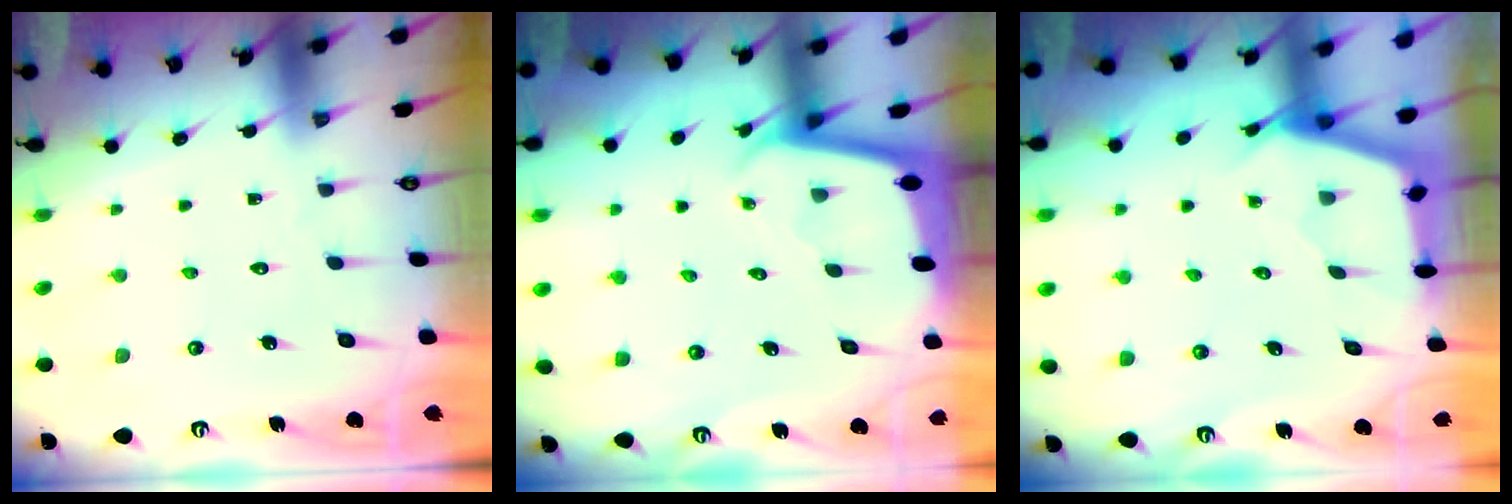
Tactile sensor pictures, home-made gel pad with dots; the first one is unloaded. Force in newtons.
{"total": 1.8, "press": 1.8, "slide": 0.0}
{"total": 3.0, "press": 3.0, "slide": 0.4}